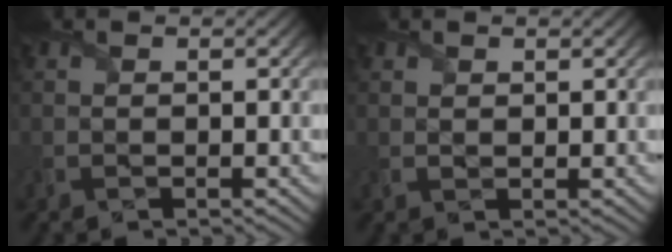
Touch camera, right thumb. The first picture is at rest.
{"total": 1.0, "force": [0.8, 0.6, 0.2], "torque": [-0.007, -0.001, 0.018]}